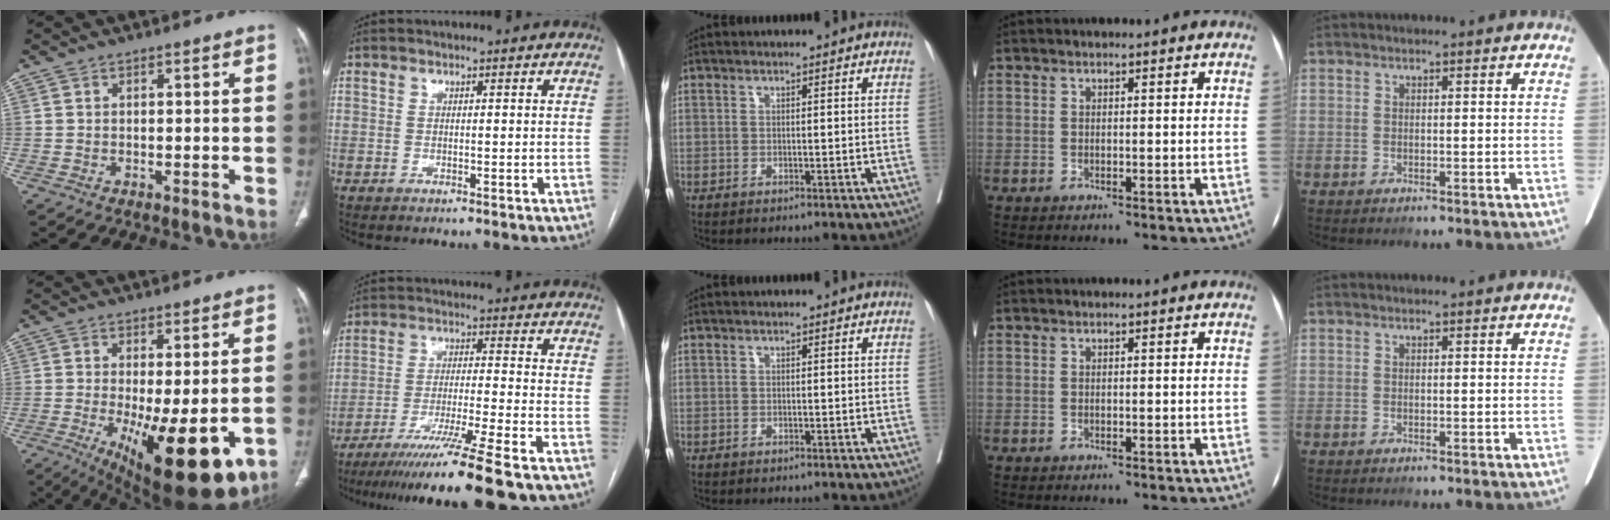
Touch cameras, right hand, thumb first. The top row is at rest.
{"thumb": {"total": 17.9, "force": [-5.4, 6.1, 15.9], "torque": [-0.218, -0.029, -0.062]}, "index": {"total": 15.7, "force": [-12.4, -1.6, 9.5], "torque": [-0.156, -0.045, -0.200]}}